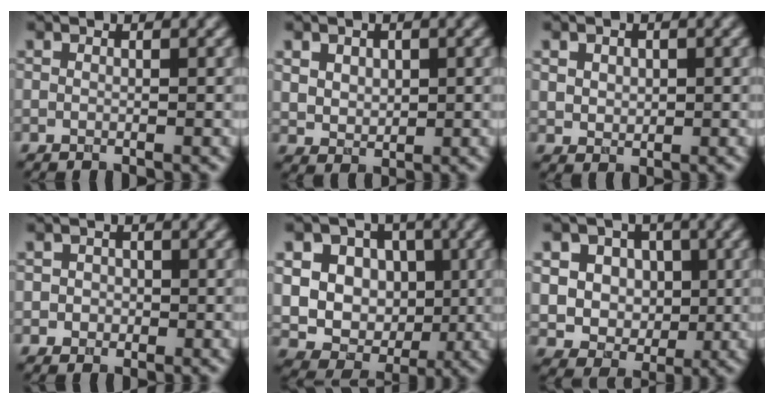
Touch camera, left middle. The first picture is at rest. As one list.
[{"total": 2.7, "force": [1.1, 2.0, 1.4], "torque": [-0.033, 0.005, 0.021]}, {"total": 2.0, "force": [0.7, 1.6, 0.9], "torque": [-0.019, 0.003, 0.014]}, {"total": 1.6, "force": [-0.1, 1.6, 0.5], "torque": [0.010, -0.003, -0.011]}, {"total": 16.0, "force": [3.0, 14.2, 6.8], "torque": [-0.142, 0.035, 0.045]}, {"total": 7.6, "force": [1.6, 6.6, 3.4], "torque": [-0.059, 0.016, 0.021]}]